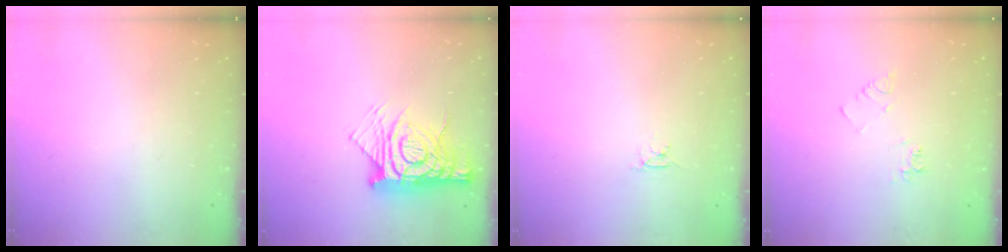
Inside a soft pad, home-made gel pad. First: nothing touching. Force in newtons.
{"total": 12.2, "press": 12.1, "slide": 1.4}
{"total": 2.8, "press": 2.8, "slide": 0.3}
{"total": 4.6, "press": 4.6, "slide": 0.5}